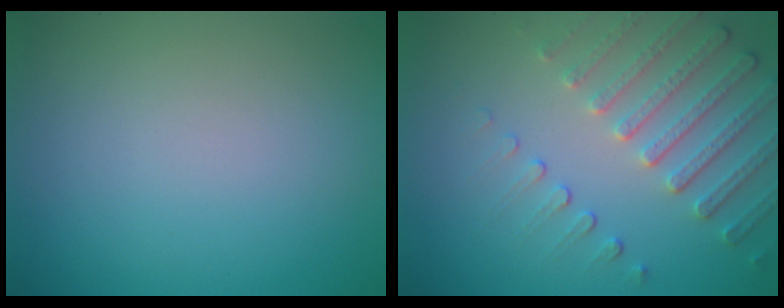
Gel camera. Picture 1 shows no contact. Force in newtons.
{"total": 4.8, "press": 3.7, "slide": 3.1}